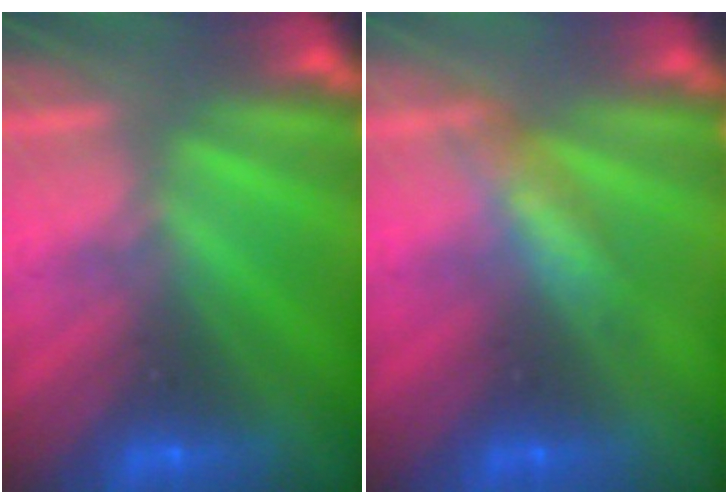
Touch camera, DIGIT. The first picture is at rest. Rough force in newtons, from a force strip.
{"total": 2.7}